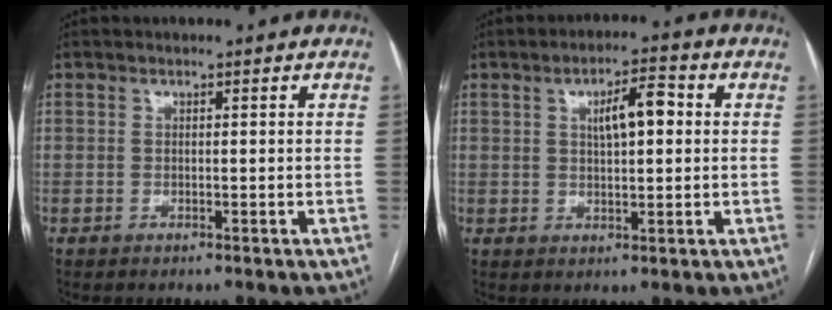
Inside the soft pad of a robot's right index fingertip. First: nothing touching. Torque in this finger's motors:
{"motor_torque": [0.15, 0.02, 0.15, 0.05]}